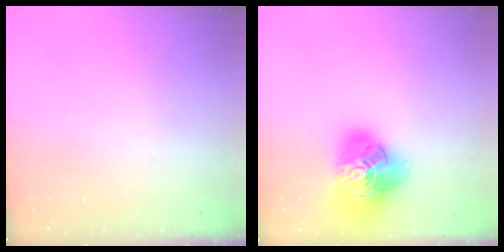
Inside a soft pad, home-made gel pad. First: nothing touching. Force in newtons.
{"total": 21.8, "press": 21.6, "slide": 2.6}